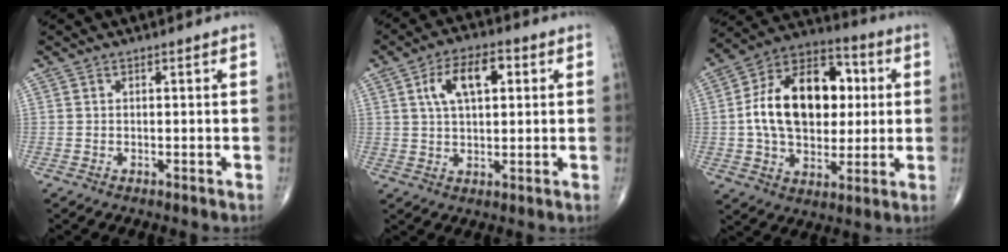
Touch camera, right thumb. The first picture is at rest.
{"total": 9.4, "force": [2.8, 4.6, 7.7], "torque": [-0.125, 0.010, 0.045]}
{"total": 21.4, "force": [2.3, 13.9, 16.1], "torque": [-0.237, 0.020, 0.037]}